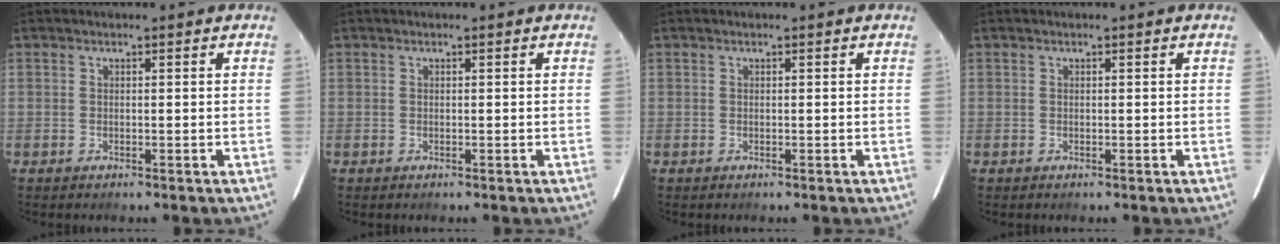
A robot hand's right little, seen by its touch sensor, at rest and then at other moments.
{"total": 0.0}
{"total": 0.0}
{"total": 0.0}